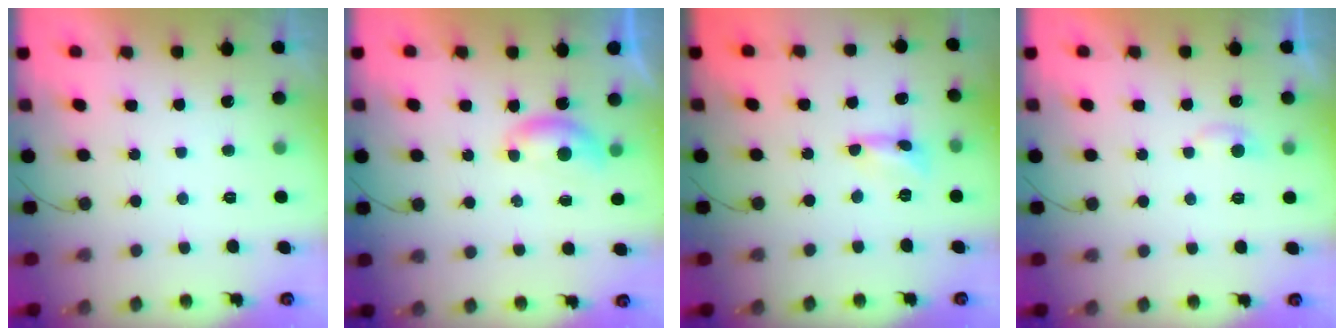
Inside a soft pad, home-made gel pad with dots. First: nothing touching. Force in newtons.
{"total": 4.8, "press": 4.8, "slide": 0.4}
{"total": 1.7, "press": 1.7, "slide": 0.1}
{"total": 3.7, "press": 3.7, "slide": 0.5}